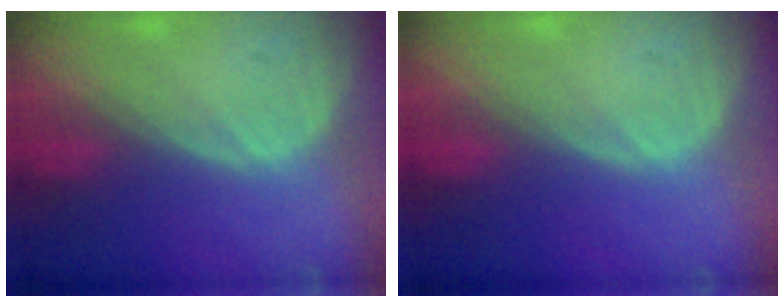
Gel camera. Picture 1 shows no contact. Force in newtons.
{"total": 0.0}